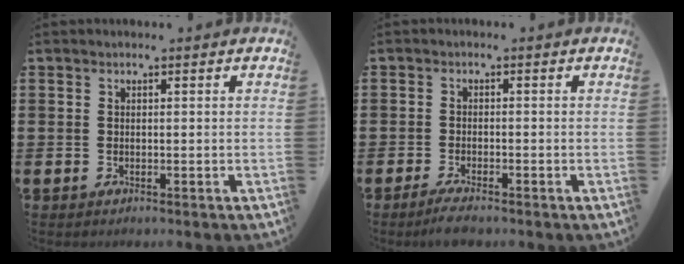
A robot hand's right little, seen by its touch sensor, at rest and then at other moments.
{"total": 1.9, "force": [-1.5, 0.2, 1.1], "torque": [-0.020, 0.004, -0.029]}